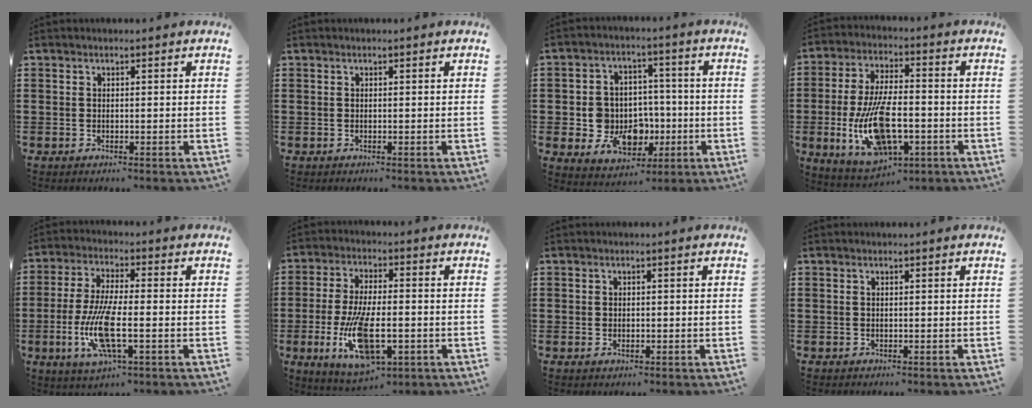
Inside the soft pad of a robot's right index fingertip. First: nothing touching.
{"total": 0.0}
{"total": 8.7, "force": [-1.3, 7.7, 4.0], "torque": [-0.072, 0.012, -0.014]}
{"total": 13.6, "force": [-3.8, 6.0, 11.6], "torque": [-0.244, -0.004, -0.065]}
{"total": 9.9, "force": [-2.8, 2.7, 9.2], "torque": [-0.197, -0.016, -0.053]}
{"total": 12.4, "force": [-3.5, 5.0, 10.8], "torque": [-0.232, -0.013, -0.059]}
{"total": 0.6, "force": [-0.1, 0.6, 0.2], "torque": [-0.005, 0.005, -0.002]}
{"total": 0.0}